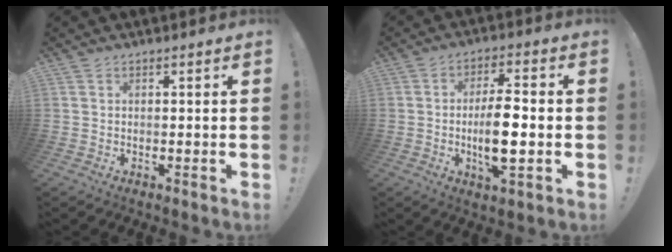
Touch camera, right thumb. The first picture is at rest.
{"total": 11.4, "force": [-1.7, 3.4, 10.7], "torque": [-0.200, -0.005, -0.038]}